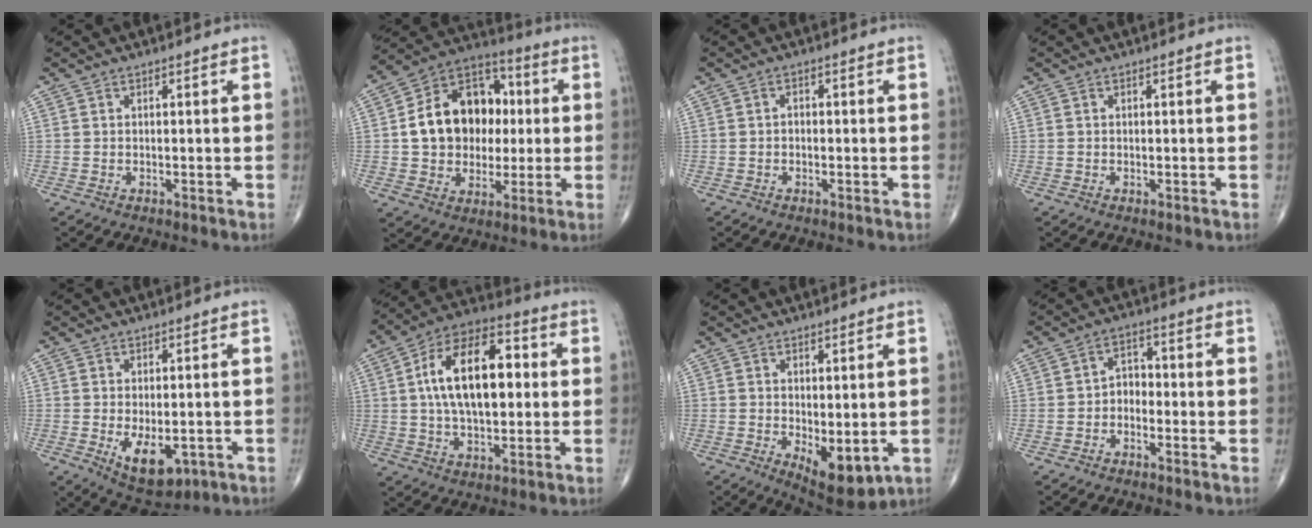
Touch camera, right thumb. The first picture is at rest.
{"total": 18.5, "force": [1.5, 14.0, 12.0], "torque": [-0.151, 0.026, 0.023]}
{"total": 1.1, "force": [-0.3, 0.8, 0.6], "torque": [-0.002, 0.005, -0.008]}
{"total": 0.0}
{"total": 8.2, "force": [-2.1, 4.4, 6.6], "torque": [-0.085, -0.009, -0.019]}
{"total": 18.4, "force": [2.3, 9.8, 15.4], "torque": [-0.245, 0.023, 0.033]}
{"total": 8.0, "force": [-1.5, 3.6, 7.0], "torque": [-0.086, -0.019, -0.008]}
{"total": 3.6, "force": [-1.4, 2.7, 2.0], "torque": [-0.012, 0.025, -0.036]}